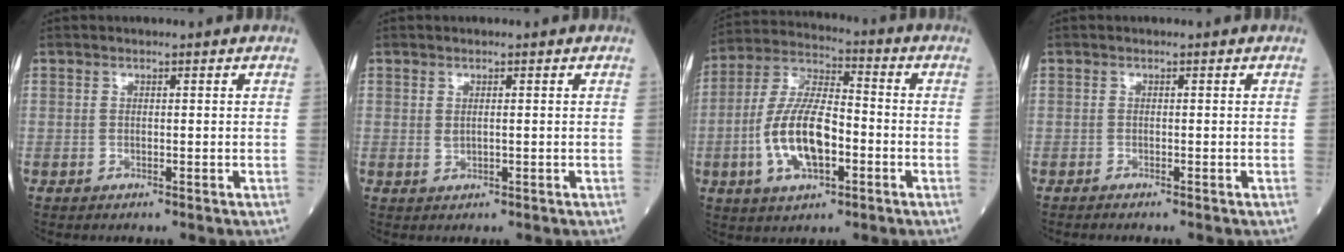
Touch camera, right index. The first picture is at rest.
{"total": 1.2, "force": [0.2, 0.5, 1.1], "torque": [-0.023, -0.003, 0.008]}
{"total": 13.4, "force": [-3.3, 5.2, 11.8], "torque": [-0.244, 0.011, -0.062]}
{"total": 1.0, "force": [-0.9, -0.1, 0.4], "torque": [-0.006, 0.001, -0.015]}